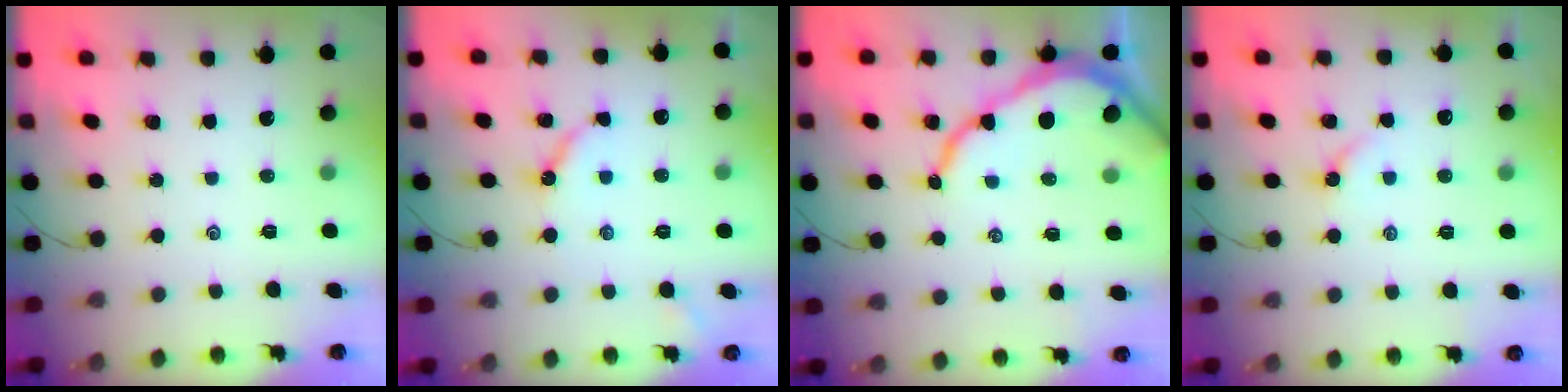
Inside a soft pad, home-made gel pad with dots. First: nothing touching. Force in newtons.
{"total": 6.8, "press": 6.7, "slide": 0.6}
{"total": 10.6, "press": 10.6, "slide": 1.2}
{"total": 3.8, "press": 3.8, "slide": 0.7}